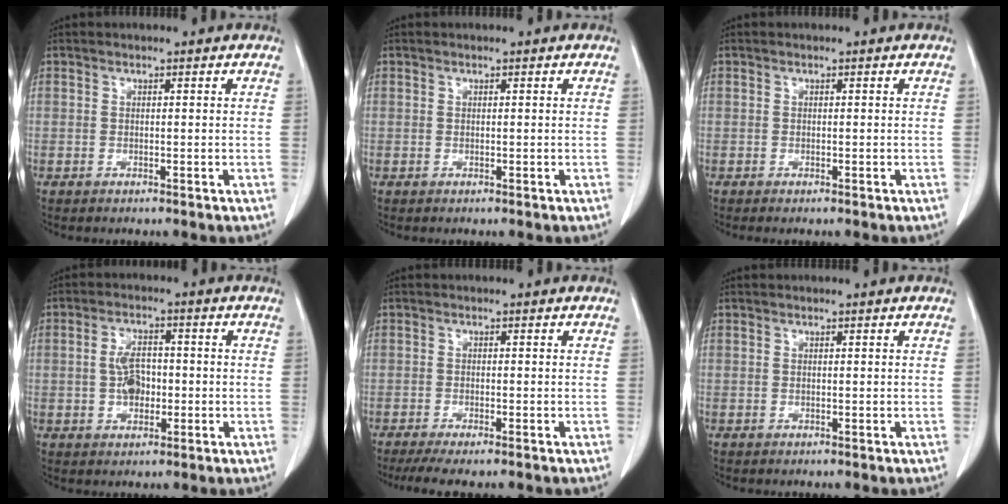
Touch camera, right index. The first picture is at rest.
{"total": 0.0}
{"total": 0.7, "force": [-0.6, 0.0, 0.3], "torque": [-0.009, -0.002, -0.008]}
{"total": 4.8, "force": [-0.6, 2.9, 3.8], "torque": [-0.073, 0.008, -0.012]}
{"total": 6.6, "force": [-5.4, 0.9, 3.7], "torque": [-0.048, -0.013, -0.082]}
{"total": 0.0}